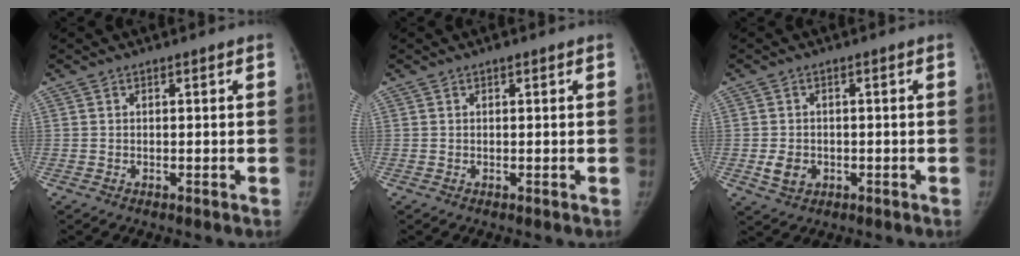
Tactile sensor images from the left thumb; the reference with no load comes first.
{"total": 0.5, "force": [0.3, 0.2, 0.4], "torque": [-0.004, 0.000, 0.003]}
{"total": 3.9, "force": [-1.1, 3.2, 1.9], "torque": [-0.025, 0.002, -0.013]}